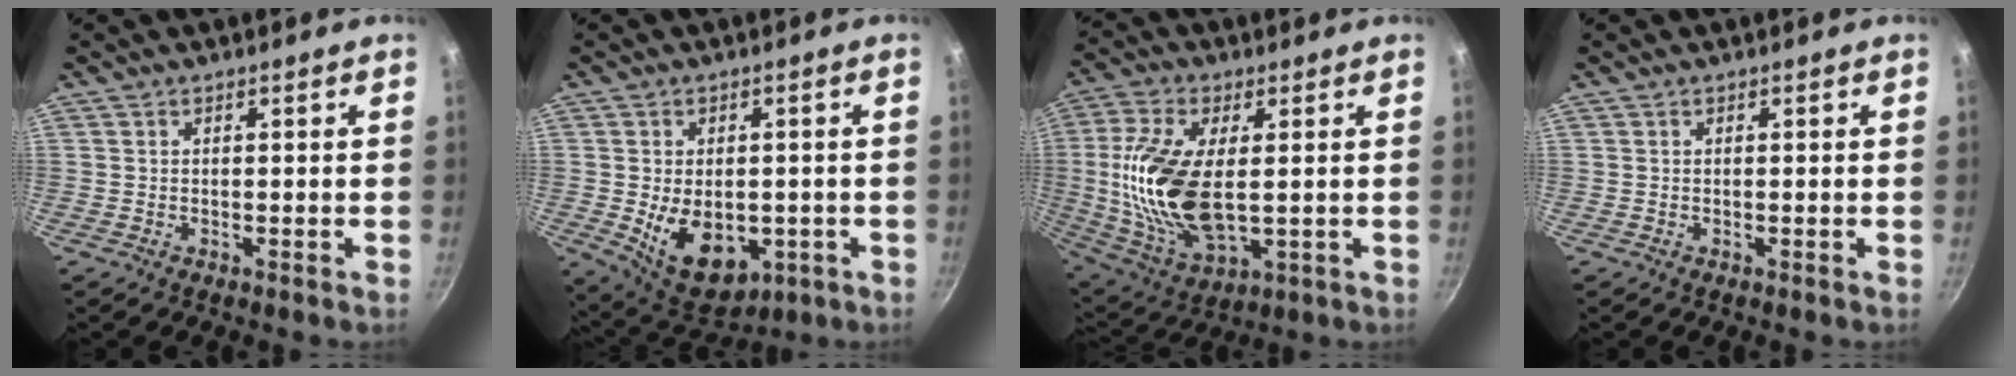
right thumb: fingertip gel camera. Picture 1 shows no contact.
{"total": 12.4, "force": [-2.3, 8.2, 9.1], "torque": [-0.107, -0.010, -0.011]}
{"total": 18.6, "force": [1.0, 9.1, 16.1], "torque": [-0.320, -0.007, 0.023]}
{"total": 0.0}